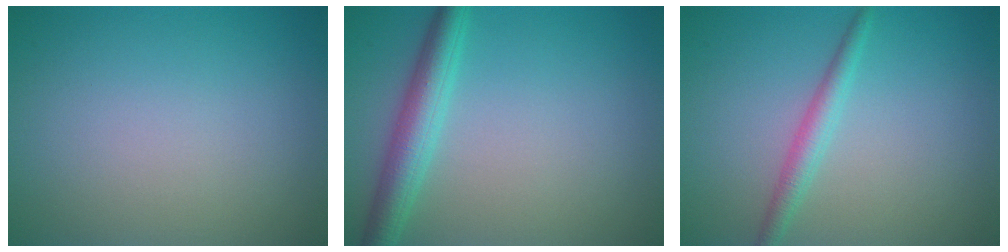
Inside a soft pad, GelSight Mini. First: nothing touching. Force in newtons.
{"total": 3.9, "press": 3.9, "slide": 0.2}
{"total": 2.2, "press": 2.1, "slide": 0.0}